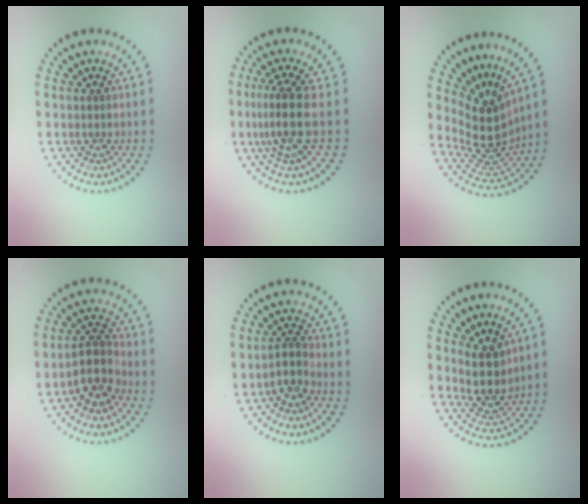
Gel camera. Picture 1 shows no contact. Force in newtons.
{"total": 3.6, "press": 2.7, "slide": 2.4}
{"total": 4.7, "press": 3.7, "slide": 2.8}
{"total": 4.0, "press": 3.8, "slide": 1.4}
{"total": 2.3, "press": 1.9, "slide": 1.3}
{"total": 3.4, "press": 3.0, "slide": 1.5}